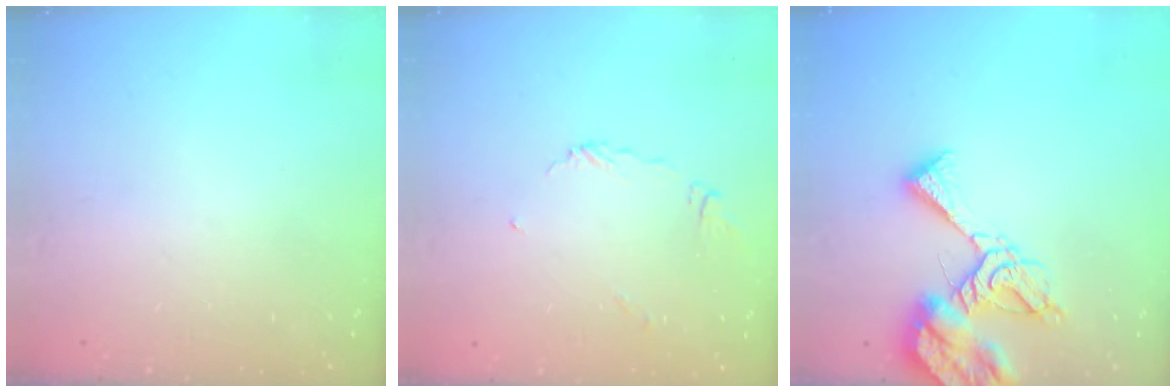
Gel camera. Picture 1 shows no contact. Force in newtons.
{"total": 6.3, "press": 6.3, "slide": 0.3}
{"total": 12.4, "press": 12.3, "slide": 1.7}